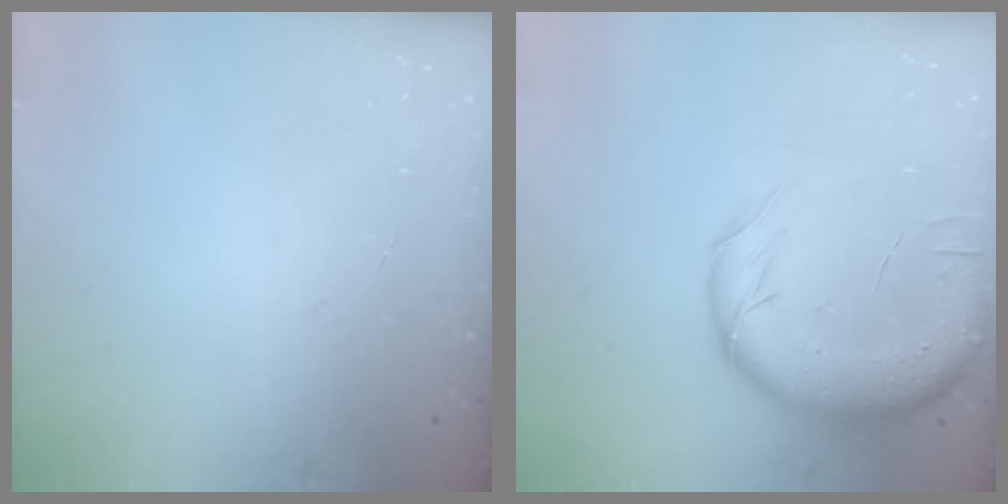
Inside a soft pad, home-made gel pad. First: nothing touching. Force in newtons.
{"total": 12.8, "press": 12.5, "slide": 2.9}